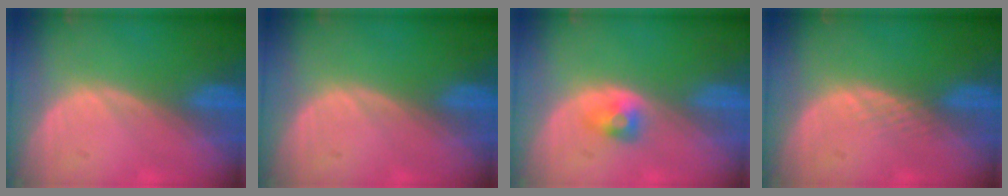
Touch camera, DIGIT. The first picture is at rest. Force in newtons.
{"total": 0.0}
{"total": 2.7, "press": 2.4, "slide": 1.1}
{"total": 1.3, "press": 1.2, "slide": 0.1}